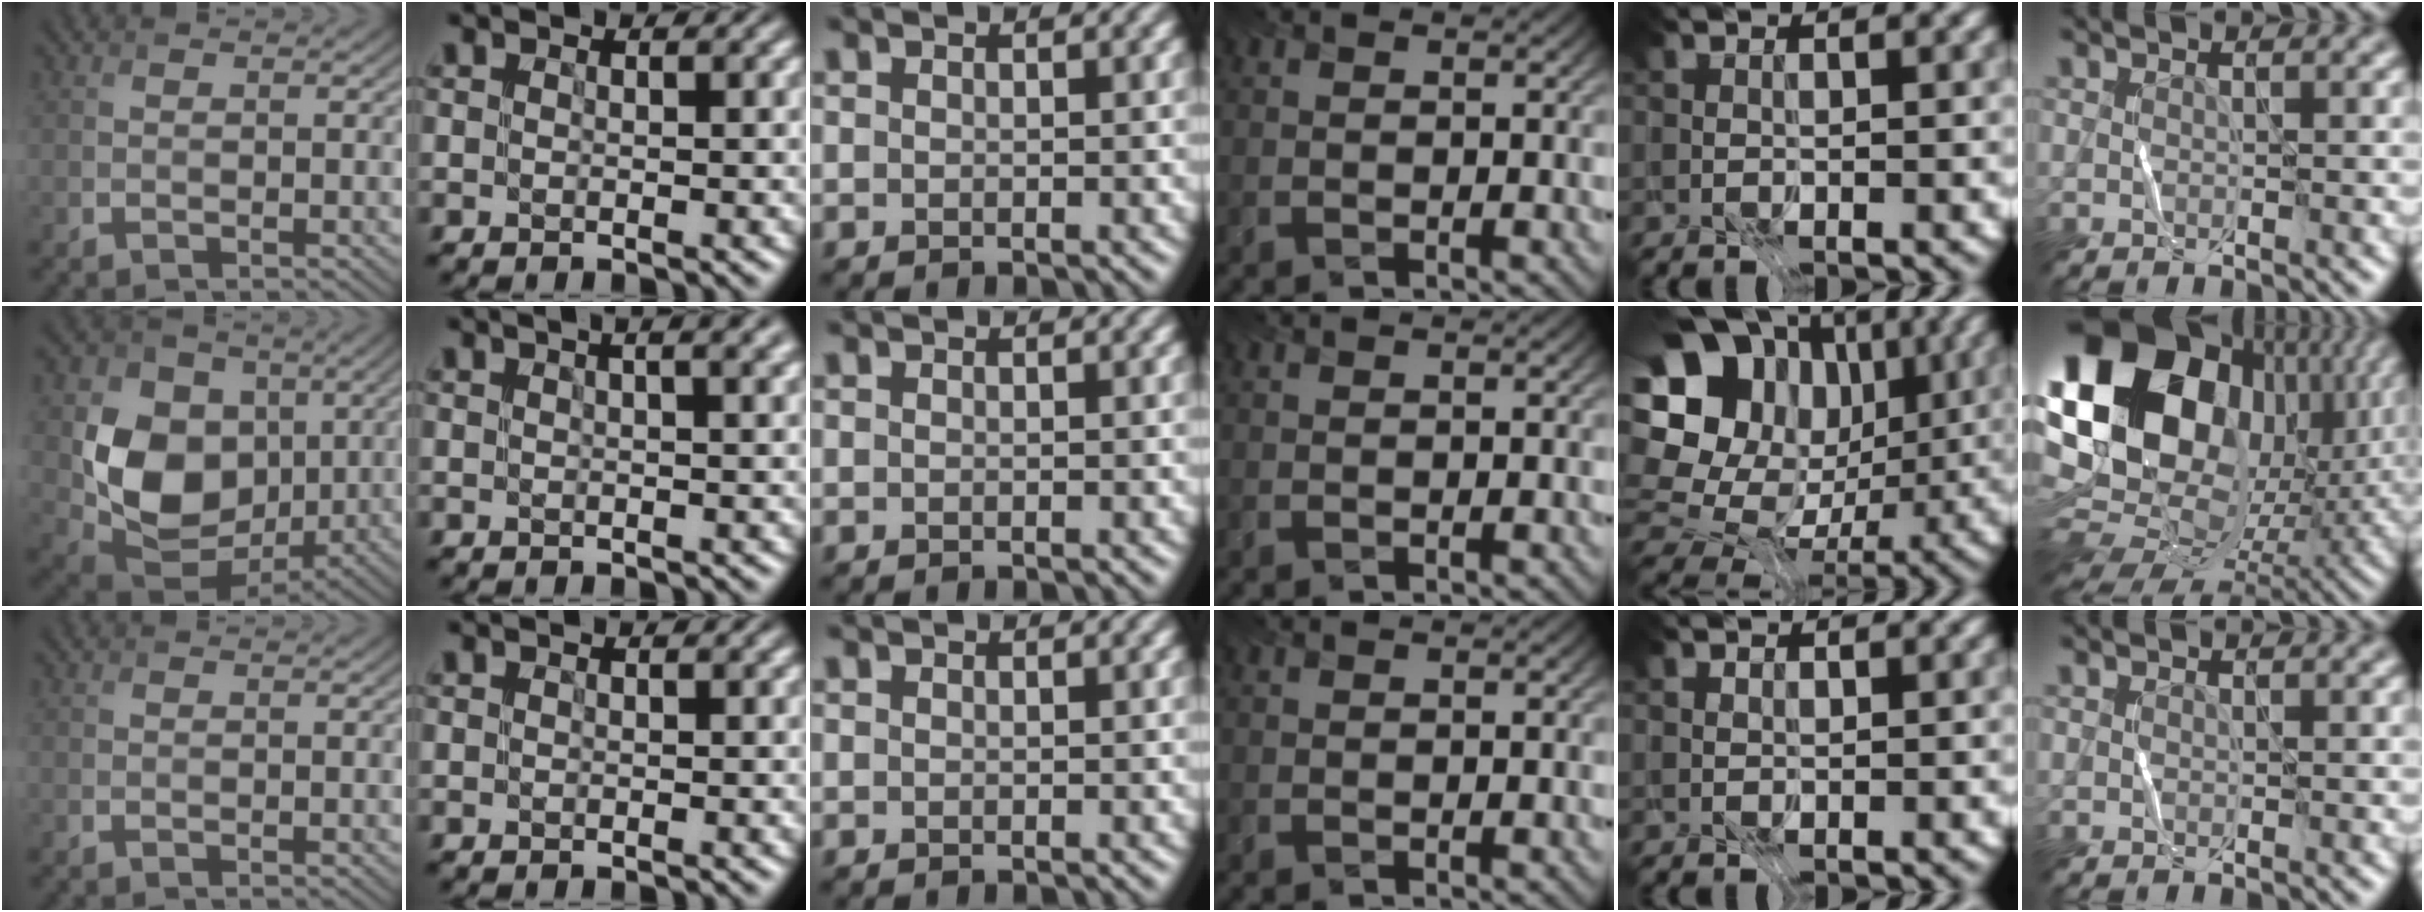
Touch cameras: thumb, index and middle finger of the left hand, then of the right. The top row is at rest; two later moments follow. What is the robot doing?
{"motion": "fold", "object": "receipt paper"}